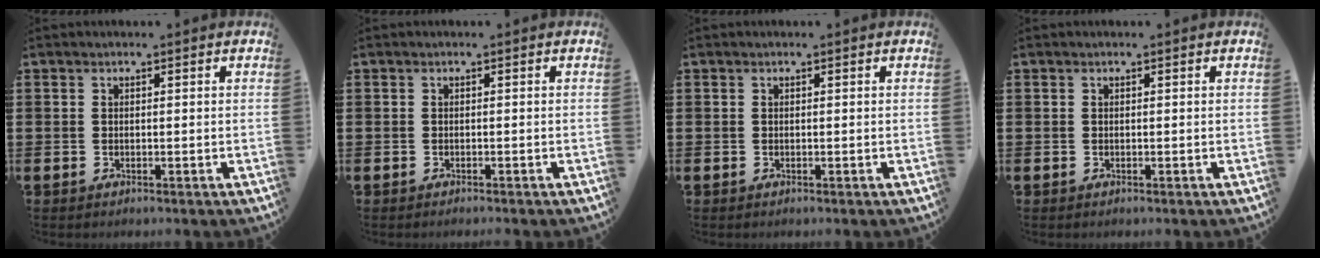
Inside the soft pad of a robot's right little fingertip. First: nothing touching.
{"total": 0.0}
{"total": 0.0}
{"total": 0.0}